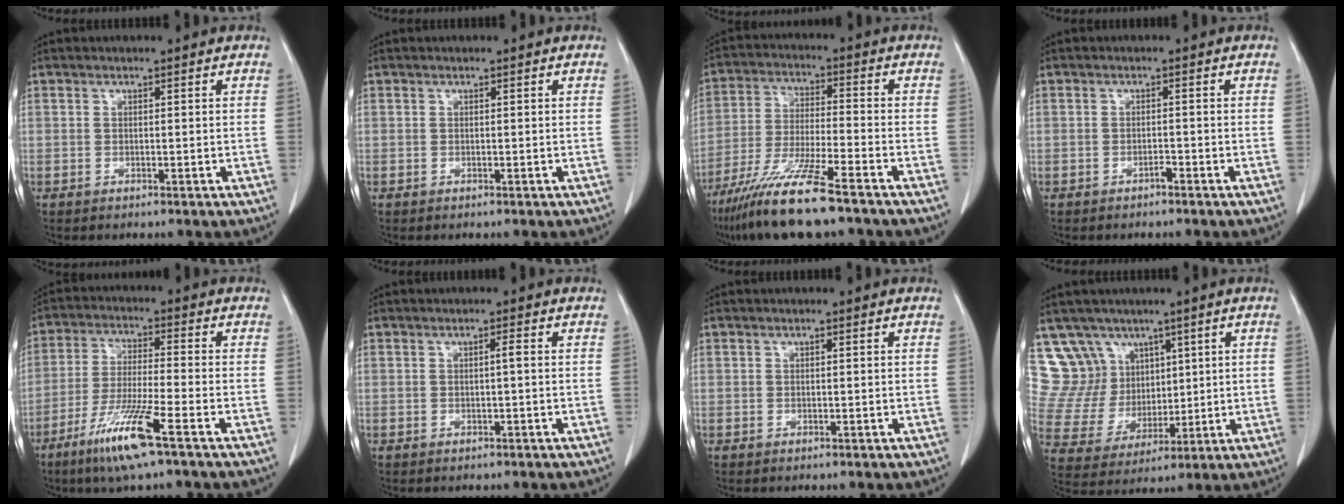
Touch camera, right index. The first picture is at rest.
{"total": 0.0}
{"total": 12.7, "force": [-9.3, 0.2, 8.7], "torque": [-0.169, -0.036, -0.169]}
{"total": 0.9, "force": [-0.8, 0.1, 0.4], "torque": [-0.006, 0.001, -0.011]}
{"total": 10.5, "force": [-6.0, -0.4, 8.5], "torque": [-0.172, -0.030, -0.117]}
{"total": 0.8, "force": [-0.1, 0.0, 0.8], "torque": [-0.013, 0.002, -0.001]}
{"total": 0.0}
{"total": 11.0, "force": [7.1, 8.3, 1.0], "torque": [-0.034, 0.040, 0.152]}